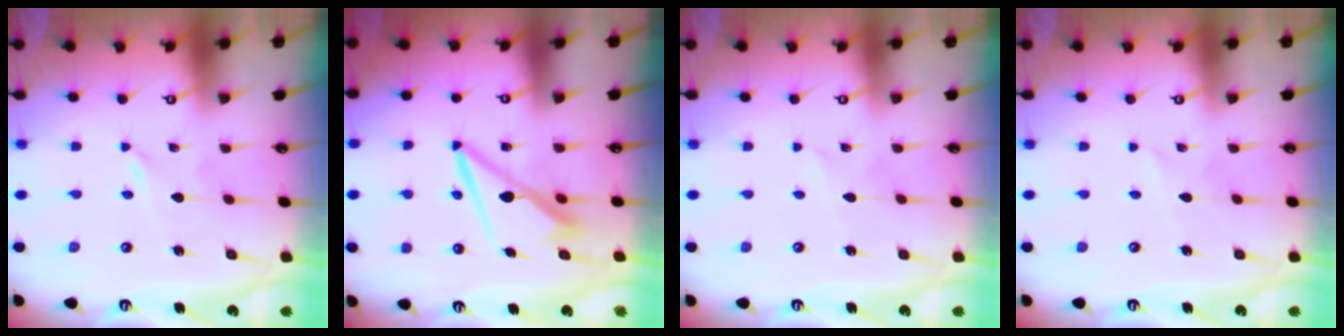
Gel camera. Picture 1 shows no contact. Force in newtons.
{"total": 8.4, "press": 8.3, "slide": 1.2}
{"total": 1.6, "press": 1.6, "slide": 0.1}
{"total": 1.5, "press": 1.5, "slide": 0.2}